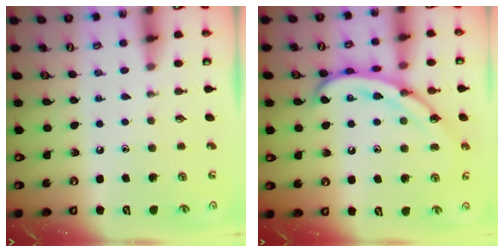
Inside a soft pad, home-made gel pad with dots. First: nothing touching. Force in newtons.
{"total": 15.7, "press": 15.7, "slide": 0.7}